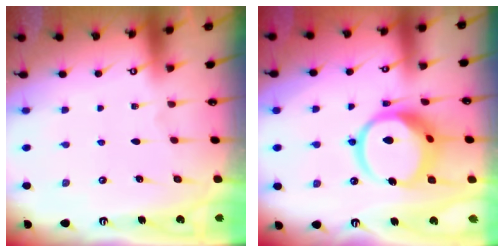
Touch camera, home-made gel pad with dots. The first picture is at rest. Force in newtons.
{"total": 15.1, "press": 15.0, "slide": 1.7}